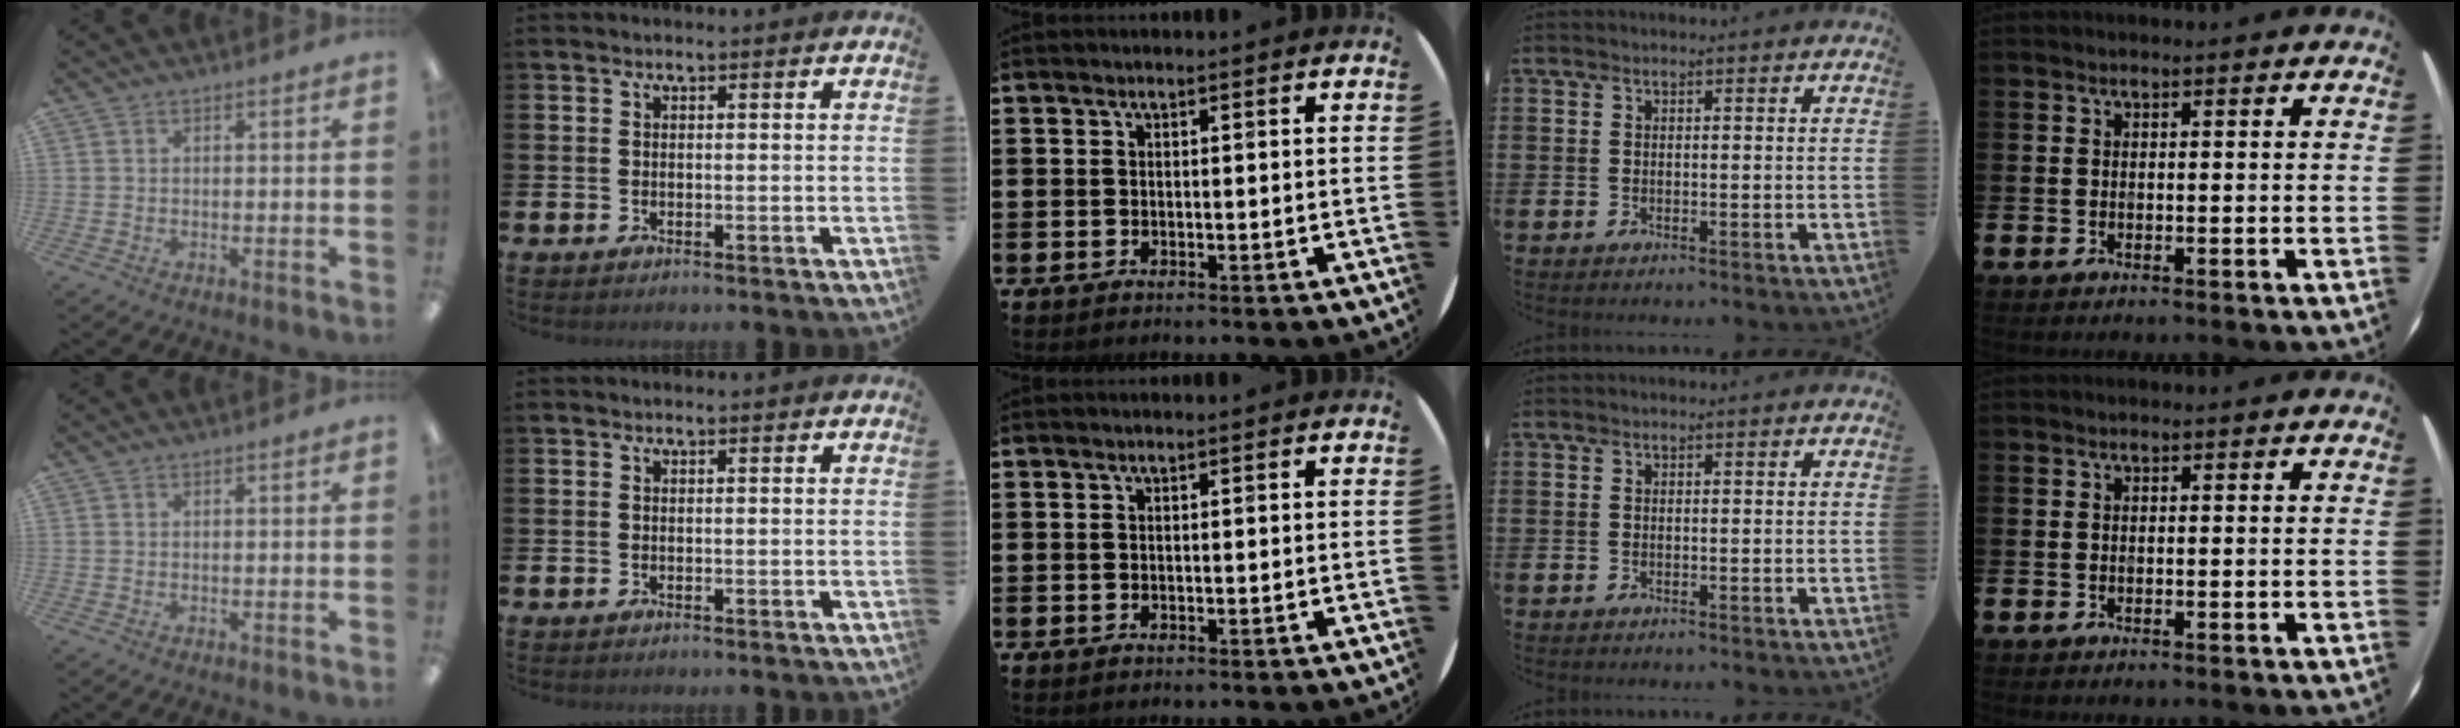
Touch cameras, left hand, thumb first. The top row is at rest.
{}